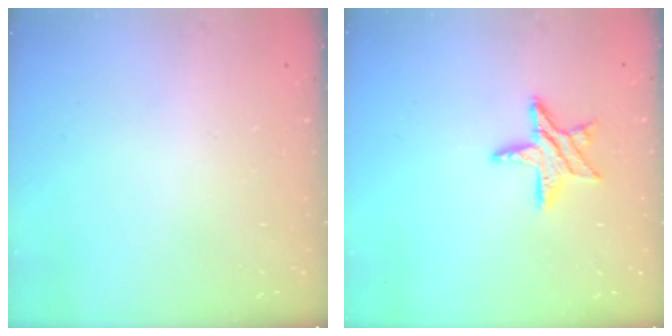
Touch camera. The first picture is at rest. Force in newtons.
{"total": 10.5, "press": 10.4, "slide": 0.8}